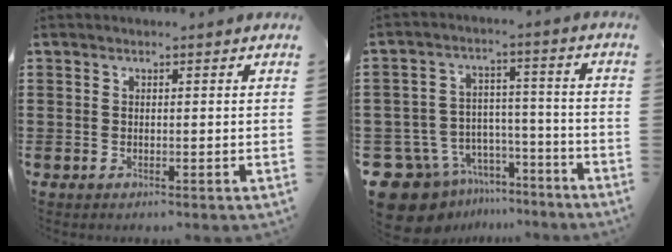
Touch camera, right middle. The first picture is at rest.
{"total": 10.3, "force": [-8.5, 5.4, 2.2], "torque": [-0.076, 0.030, -0.164]}